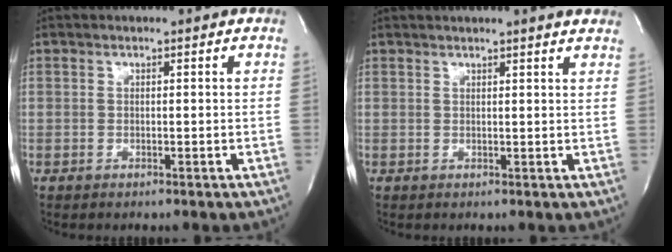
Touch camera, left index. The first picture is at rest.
{"total": 7.3, "force": [6.6, -0.2, 3.1], "torque": [-0.045, 0.016, 0.064]}